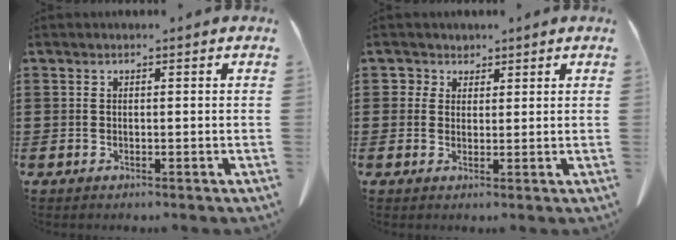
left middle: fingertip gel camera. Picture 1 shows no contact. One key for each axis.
{"total": 2.4, "fx": 1.6, "fy": 1.9, "fz": 0.3, "tx": -0.008, "ty": 0.005, "tz": 0.027}